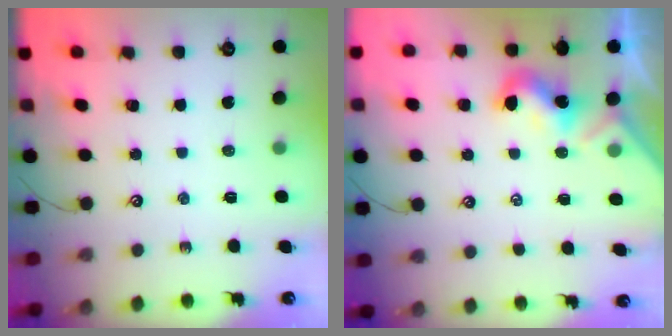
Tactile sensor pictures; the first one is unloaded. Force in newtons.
{"total": 1.8, "press": 1.8, "slide": 0.5}